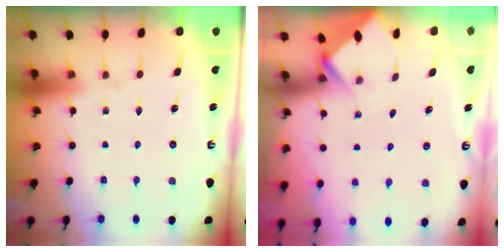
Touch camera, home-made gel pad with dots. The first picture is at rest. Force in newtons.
{"total": 2.7, "press": 2.7, "slide": 0.2}